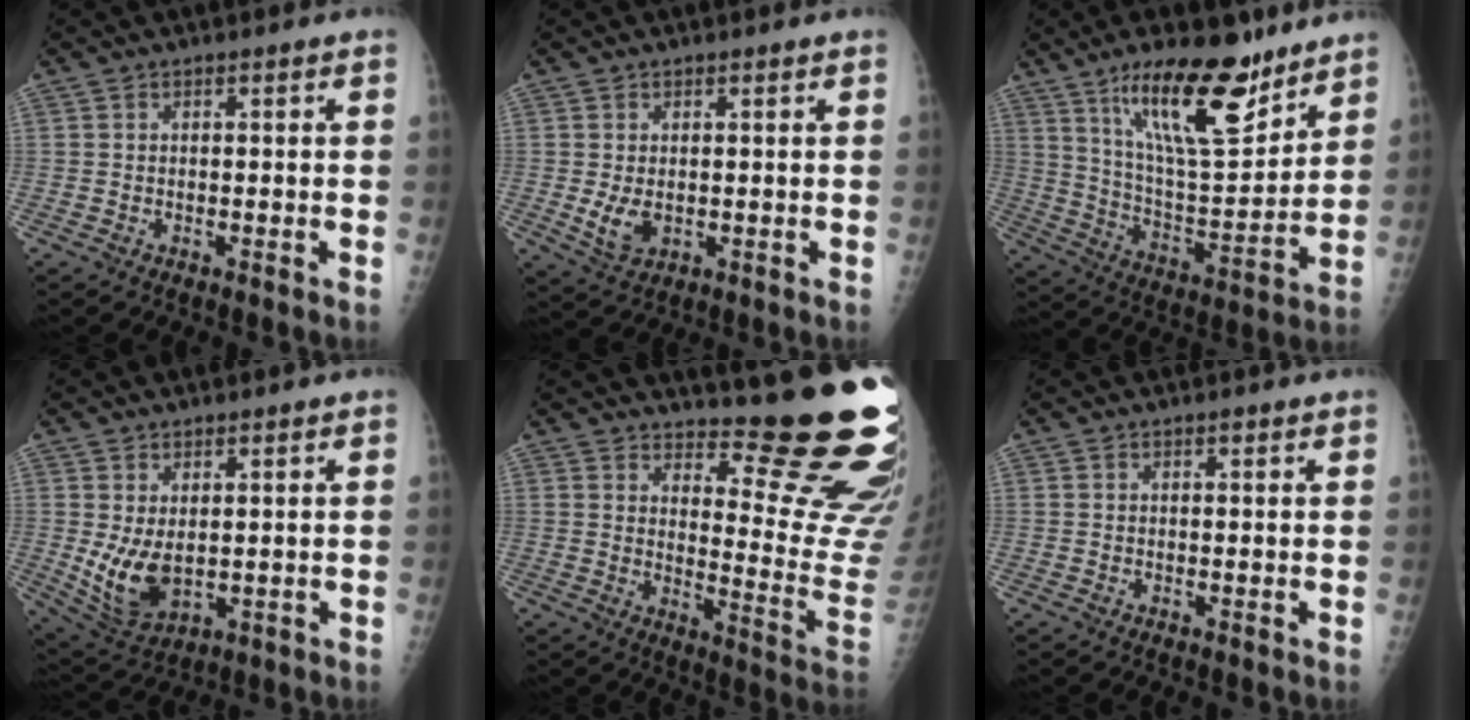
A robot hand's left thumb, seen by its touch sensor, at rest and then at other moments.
{"total": 4.3, "force": [-0.1, 3.0, 3.1], "torque": [-0.049, -0.010, 0.009]}
{"total": 20.5, "force": [13.5, 6.5, 14.0], "torque": [-0.197, -0.079, 0.235]}
{"total": 8.3, "force": [0.8, 5.2, 6.4], "torque": [-0.111, -0.023, 0.035]}
{"total": 20.4, "force": [17.2, 3.3, 10.3], "torque": [-0.102, -0.184, 0.214]}
{"total": 0.8, "force": [0.6, 0.2, 0.4], "torque": [-0.008, -0.003, 0.008]}